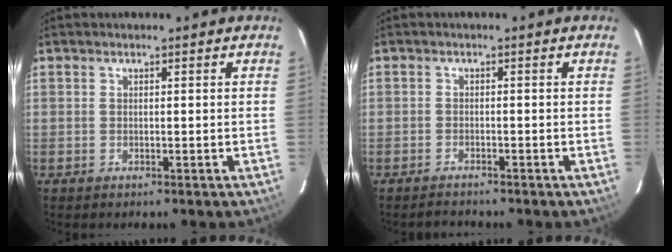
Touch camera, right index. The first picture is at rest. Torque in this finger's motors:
{"motor_torque": [-0.16, -0.24, 0.09, 0.01]}